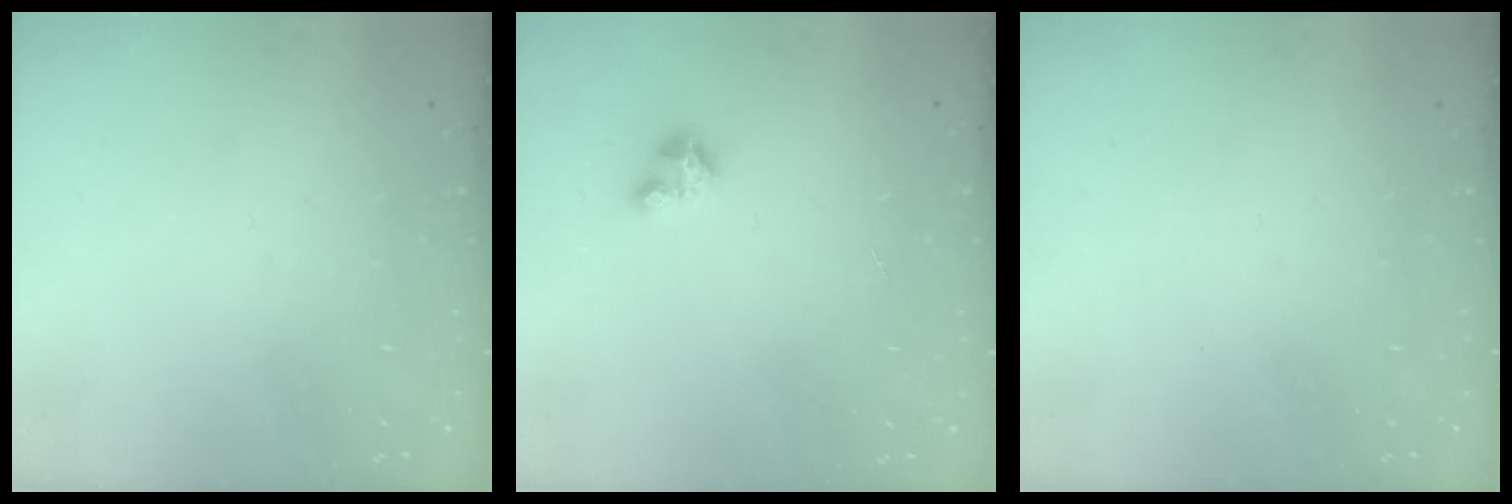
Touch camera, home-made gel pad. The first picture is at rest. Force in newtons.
{"total": 2.8, "press": 2.8, "slide": 0.2}
{"total": 0.0}